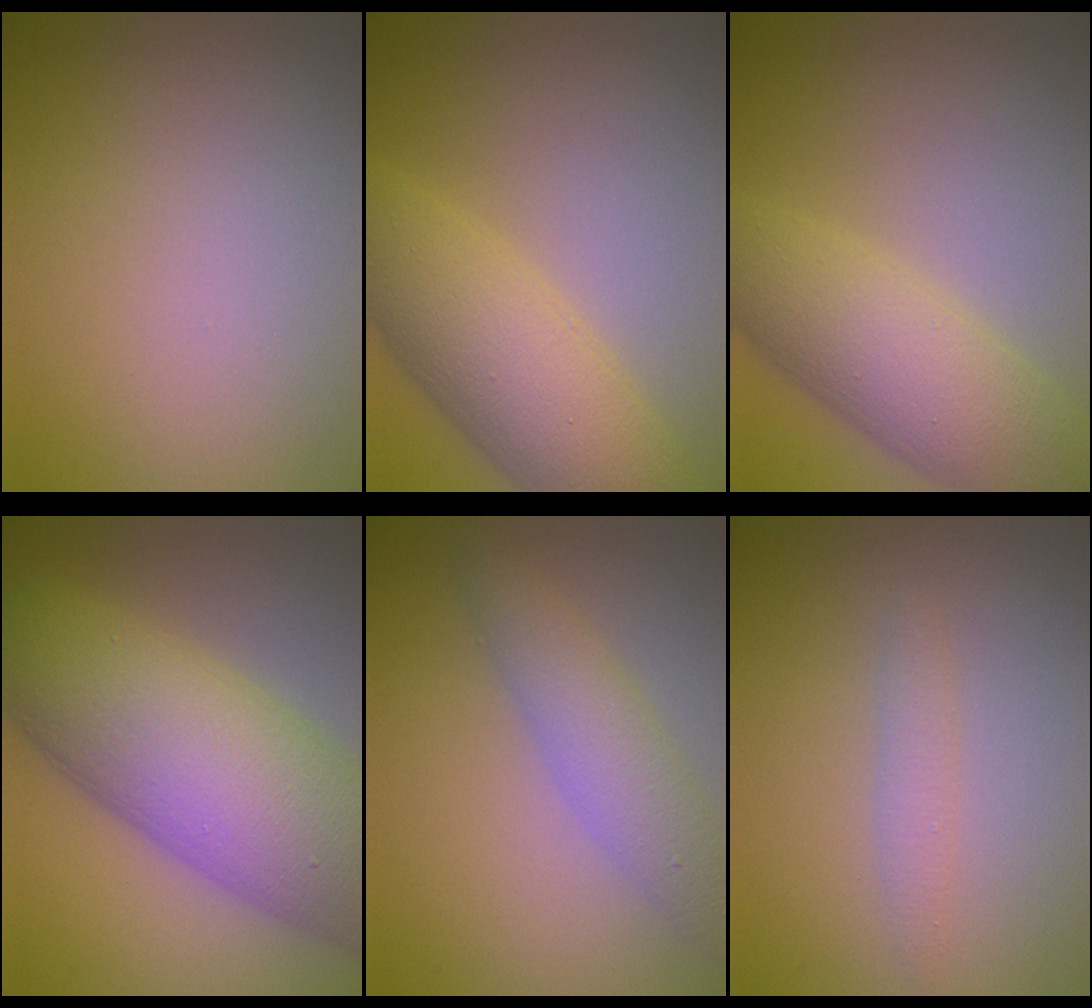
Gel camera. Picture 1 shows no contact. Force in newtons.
{"total": 8.0, "press": 8.0, "slide": 0.3}
{"total": 7.6, "press": 7.6, "slide": 0.2}
{"total": 13.7, "press": 13.7, "slide": 0.4}
{"total": 3.6, "press": 3.6, "slide": 0.2}
{"total": 1.3, "press": 1.3, "slide": 0.0}